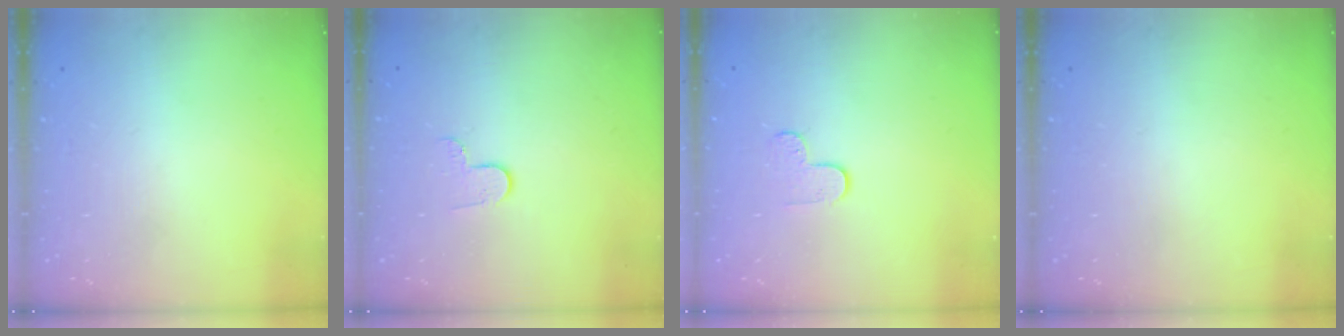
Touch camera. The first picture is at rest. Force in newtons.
{"total": 4.6, "press": 4.6, "slide": 0.5}
{"total": 5.5, "press": 5.5, "slide": 0.5}
{"total": 0.0}